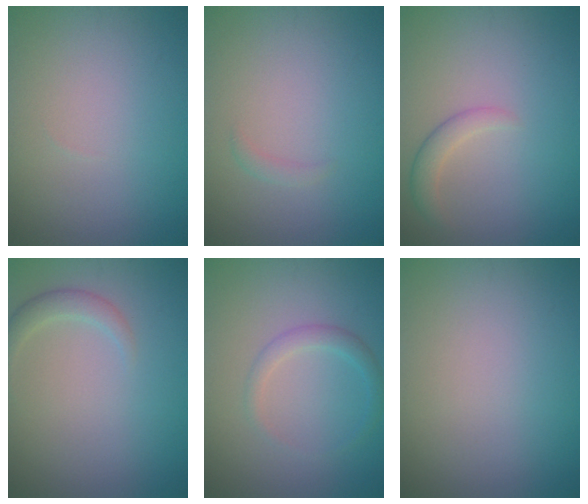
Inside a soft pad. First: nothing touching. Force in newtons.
{"total": 0.7, "press": 0.7, "slide": 0.0}
{"total": 1.8, "press": 1.8, "slide": 0.0}
{"total": 1.7, "press": 1.7, "slide": 0.1}
{"total": 1.7, "press": 1.7, "slide": 0.1}
{"total": 0.0}